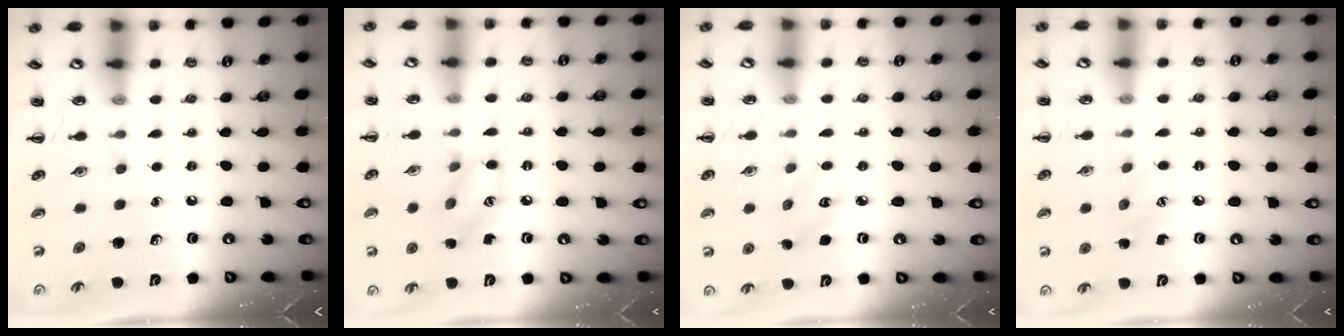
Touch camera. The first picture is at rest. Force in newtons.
{"total": 8.0, "press": 8.0, "slide": 0.3}
{"total": 2.6, "press": 2.5, "slide": 0.7}
{"total": 6.3, "press": 6.0, "slide": 1.8}